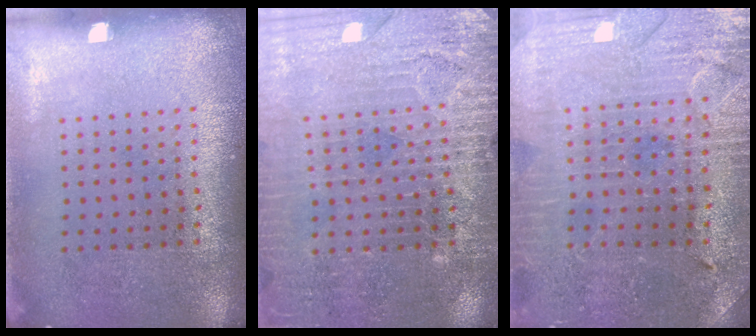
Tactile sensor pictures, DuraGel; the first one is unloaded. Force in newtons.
{"total": 3.2, "press": 3.1, "slide": 0.8}
{"total": 1.8, "press": 1.8, "slide": 0.4}